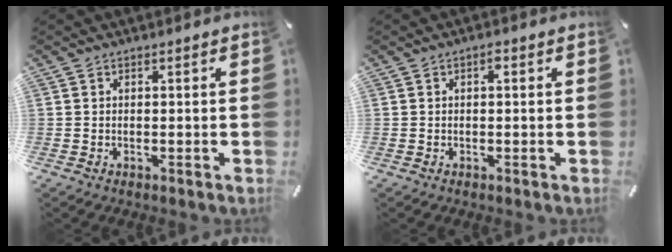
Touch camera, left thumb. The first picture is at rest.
{"total": 1.2, "force": [0.2, 0.5, 1.1], "torque": [-0.022, 0.005, 0.001]}